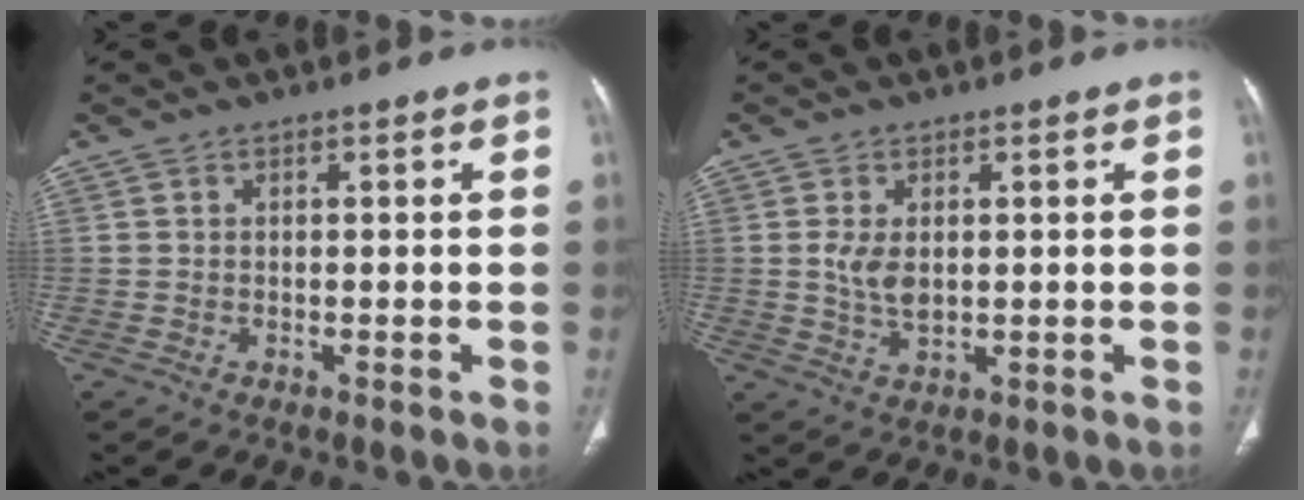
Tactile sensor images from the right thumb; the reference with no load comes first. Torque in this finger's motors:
{"motor_torque": [2.44, 2.56, -0.03, 0.03, 0.04]}